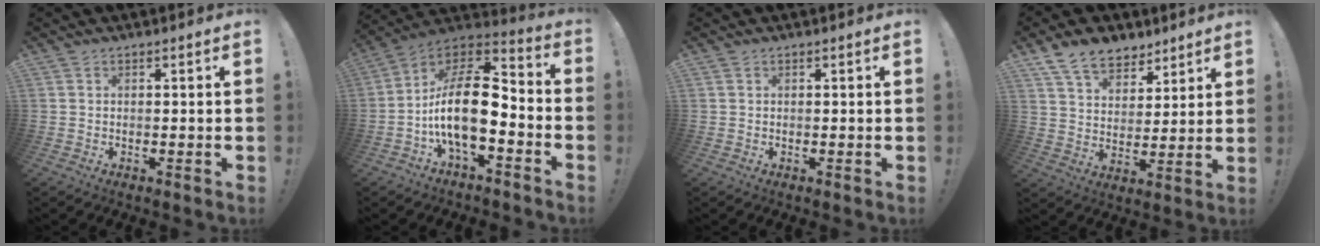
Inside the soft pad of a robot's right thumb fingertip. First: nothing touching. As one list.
[{"total": 17.4, "force": [-3.3, 8.0, 15.2], "torque": [-0.291, 0.010, -0.054]}, {"total": 0.0}, {"total": 12.0, "force": [8.5, 7.2, 4.5], "torque": [-0.078, -0.051, 0.164]}]